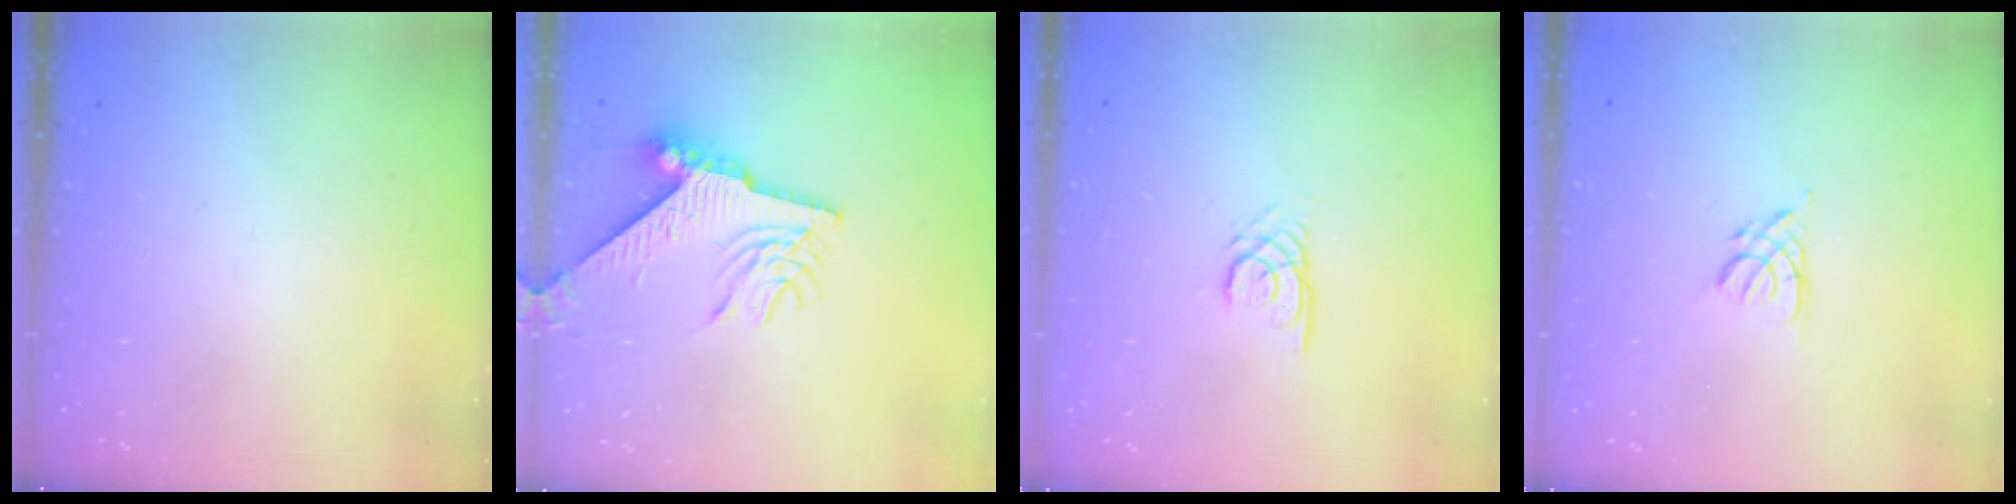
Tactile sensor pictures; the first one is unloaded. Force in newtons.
{"total": 9.4, "press": 9.3, "slide": 0.8}
{"total": 2.4, "press": 2.4, "slide": 0.2}
{"total": 3.6, "press": 3.5, "slide": 0.7}